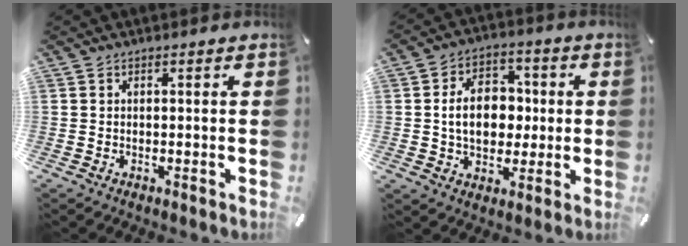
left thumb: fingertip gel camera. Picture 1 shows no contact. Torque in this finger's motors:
{"motor_torque": [0.38, 0.35, 0.52, -0.38, 0.33]}